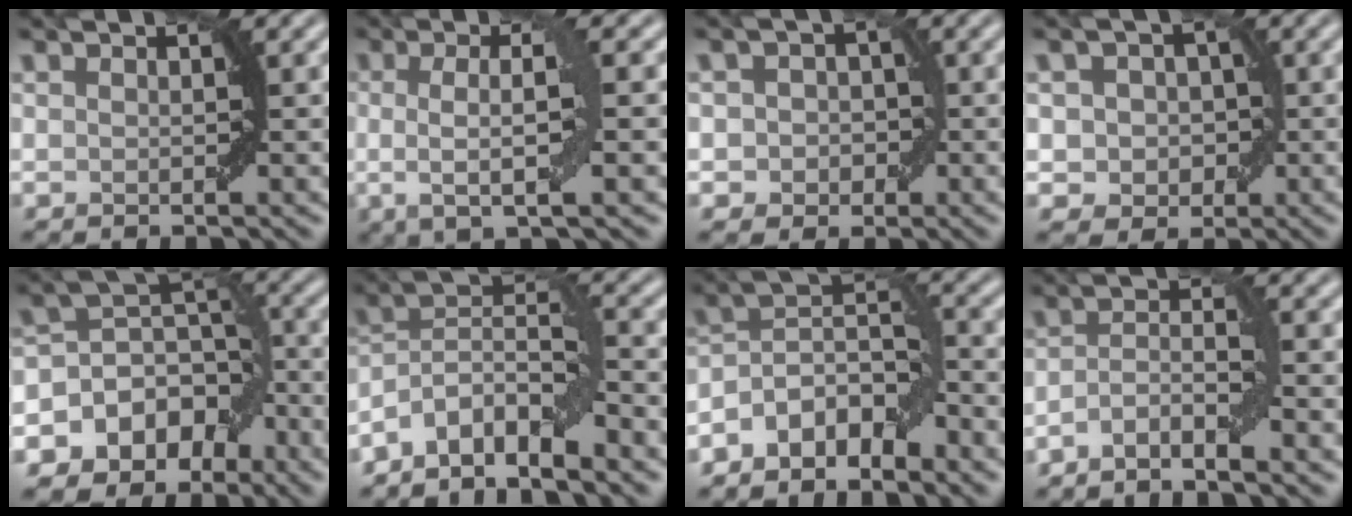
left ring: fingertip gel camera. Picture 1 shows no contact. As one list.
[{"total": 5.0, "force": [-0.1, 1.1, 4.9], "torque": [-0.084, 0.000, -0.004]}, {"total": 2.6, "force": [-0.2, 2.4, 1.0], "torque": [0.007, 0.006, -0.015]}, {"total": 3.2, "force": [0.0, 2.8, 1.5], "torque": [-0.007, 0.007, -0.011]}, {"total": 8.5, "force": [-5.0, 6.2, 3.1], "torque": [-0.040, 0.021, -0.091]}, {"total": 6.0, "force": [-4.5, 1.4, 3.8], "torque": [-0.061, 0.009, -0.086]}, {"total": 5.5, "force": [-3.6, 2.5, 3.4], "torque": [-0.053, 0.008, -0.074]}, {"total": 2.9, "force": [-2.0, 0.3, 2.1], "torque": [-0.040, 0.007, -0.047]}]